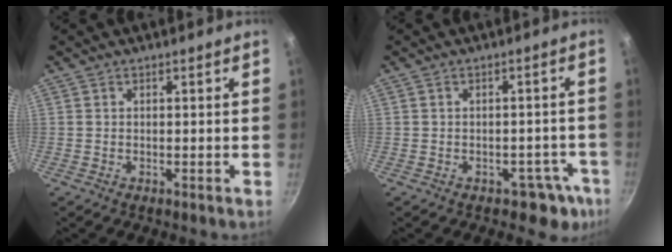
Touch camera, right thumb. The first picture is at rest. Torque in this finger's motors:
{"motor_torque": [-0.22, 0.05, -0.21, 0.12, 0.04]}